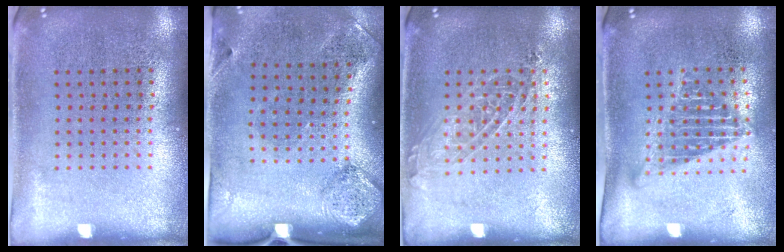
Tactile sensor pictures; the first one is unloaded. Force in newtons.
{"total": 1.9, "press": 1.1, "slide": 1.6}
{"total": 1.3, "press": 1.1, "slide": 0.5}
{"total": 1.4, "press": 1.2, "slide": 0.8}